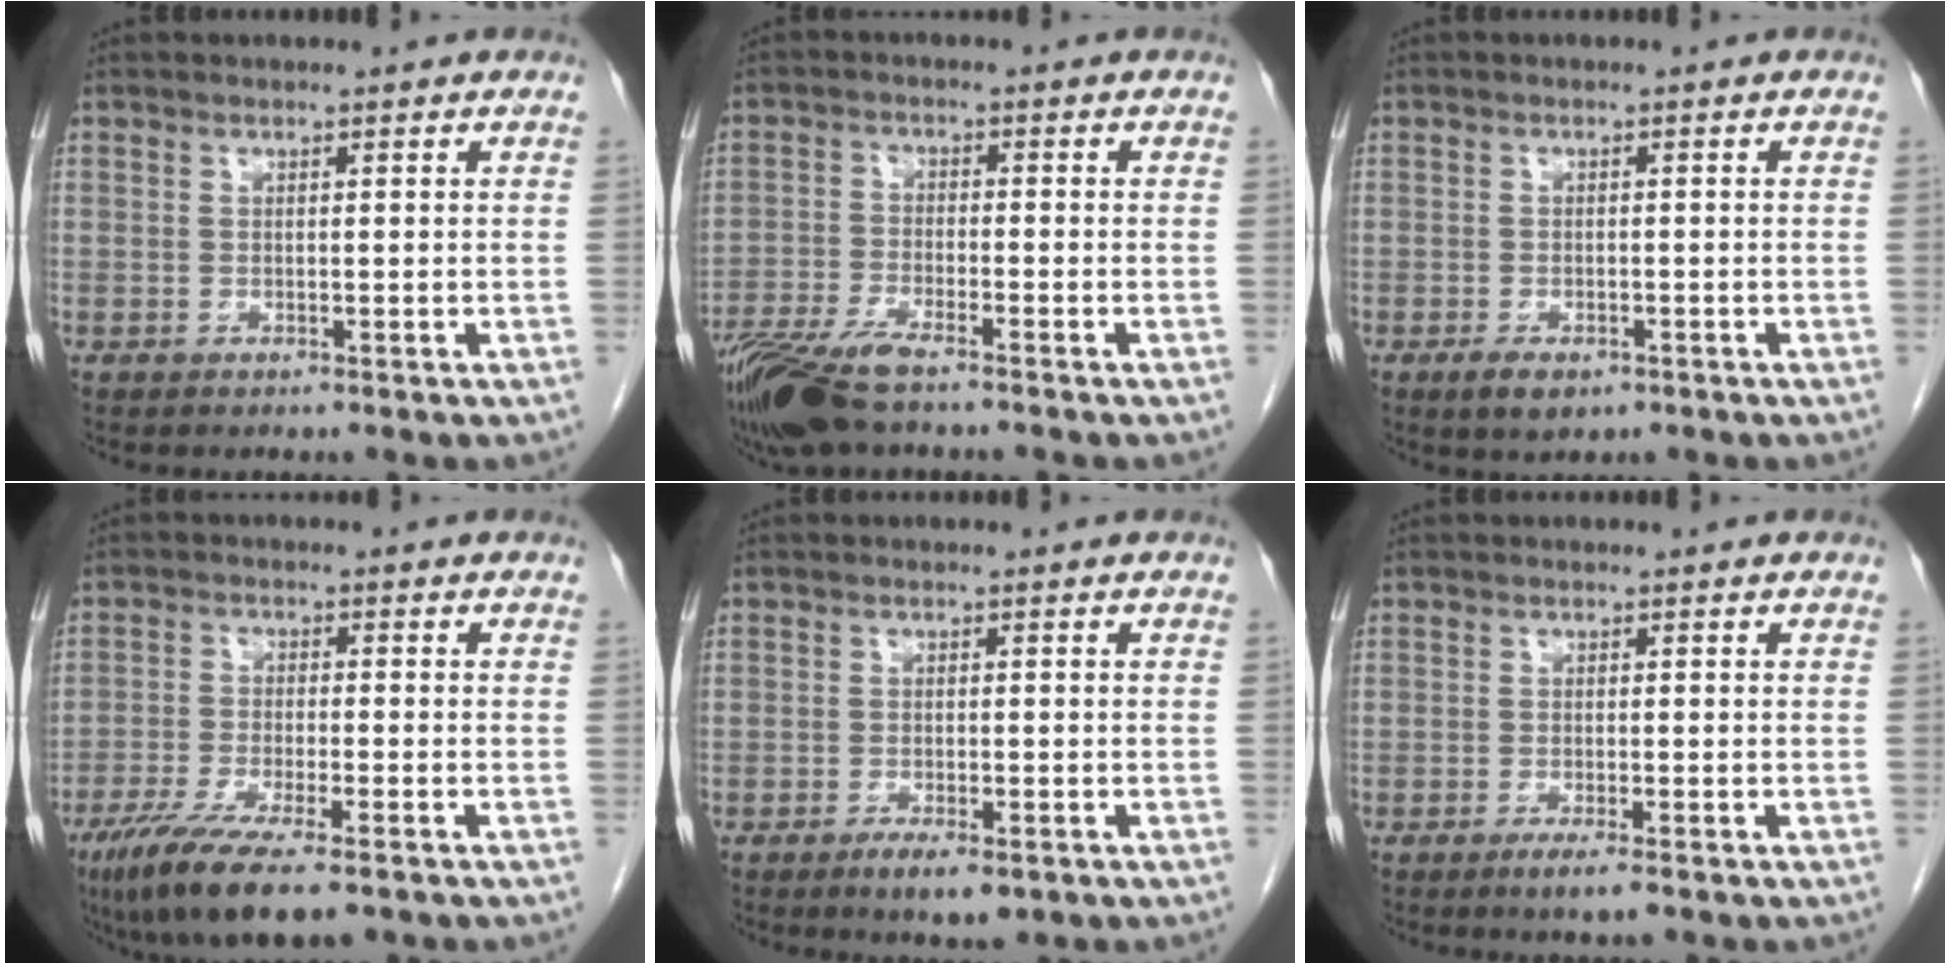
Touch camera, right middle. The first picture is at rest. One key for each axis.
{"total": 9.7, "fx": -7.4, "fy": 1.8, "fz": 6.1, "tx": -0.118, "ty": -0.021, "tz": -0.135}
{"total": 3.4, "fx": -1.9, "fy": 1.7, "fz": 2.2, "tx": -0.041, "ty": -0.004, "tz": -0.024}
{"total": 10.7, "fx": -7.3, "fy": 1.7, "fz": 7.6, "tx": -0.131, "ty": -0.025, "tz": -0.118}
{"total": 3.5, "fx": -2.1, "fy": 0.9, "fz": 2.6, "tx": -0.044, "ty": -0.004, "tz": -0.030}
{"total": 2.0, "fx": -1.3, "fy": 0.0, "fz": 1.6, "tx": -0.028, "ty": -0.005, "tz": -0.024}